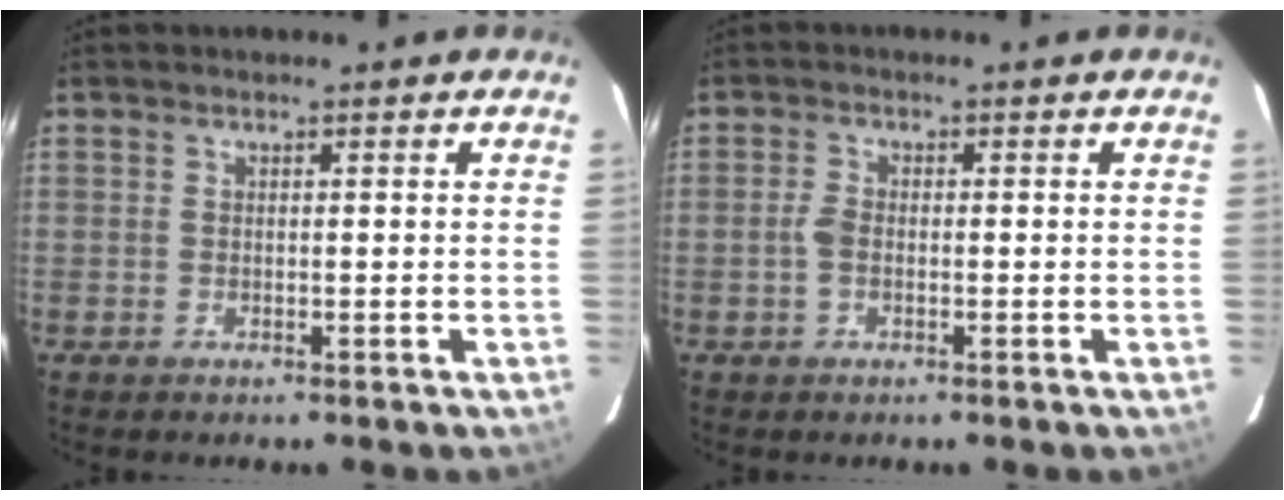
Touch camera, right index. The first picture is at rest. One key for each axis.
{"total": 2.3, "fx": -0.6, "fy": 1.4, "fz": 1.8, "tx": -0.042, "ty": 0.004, "tz": -0.011}